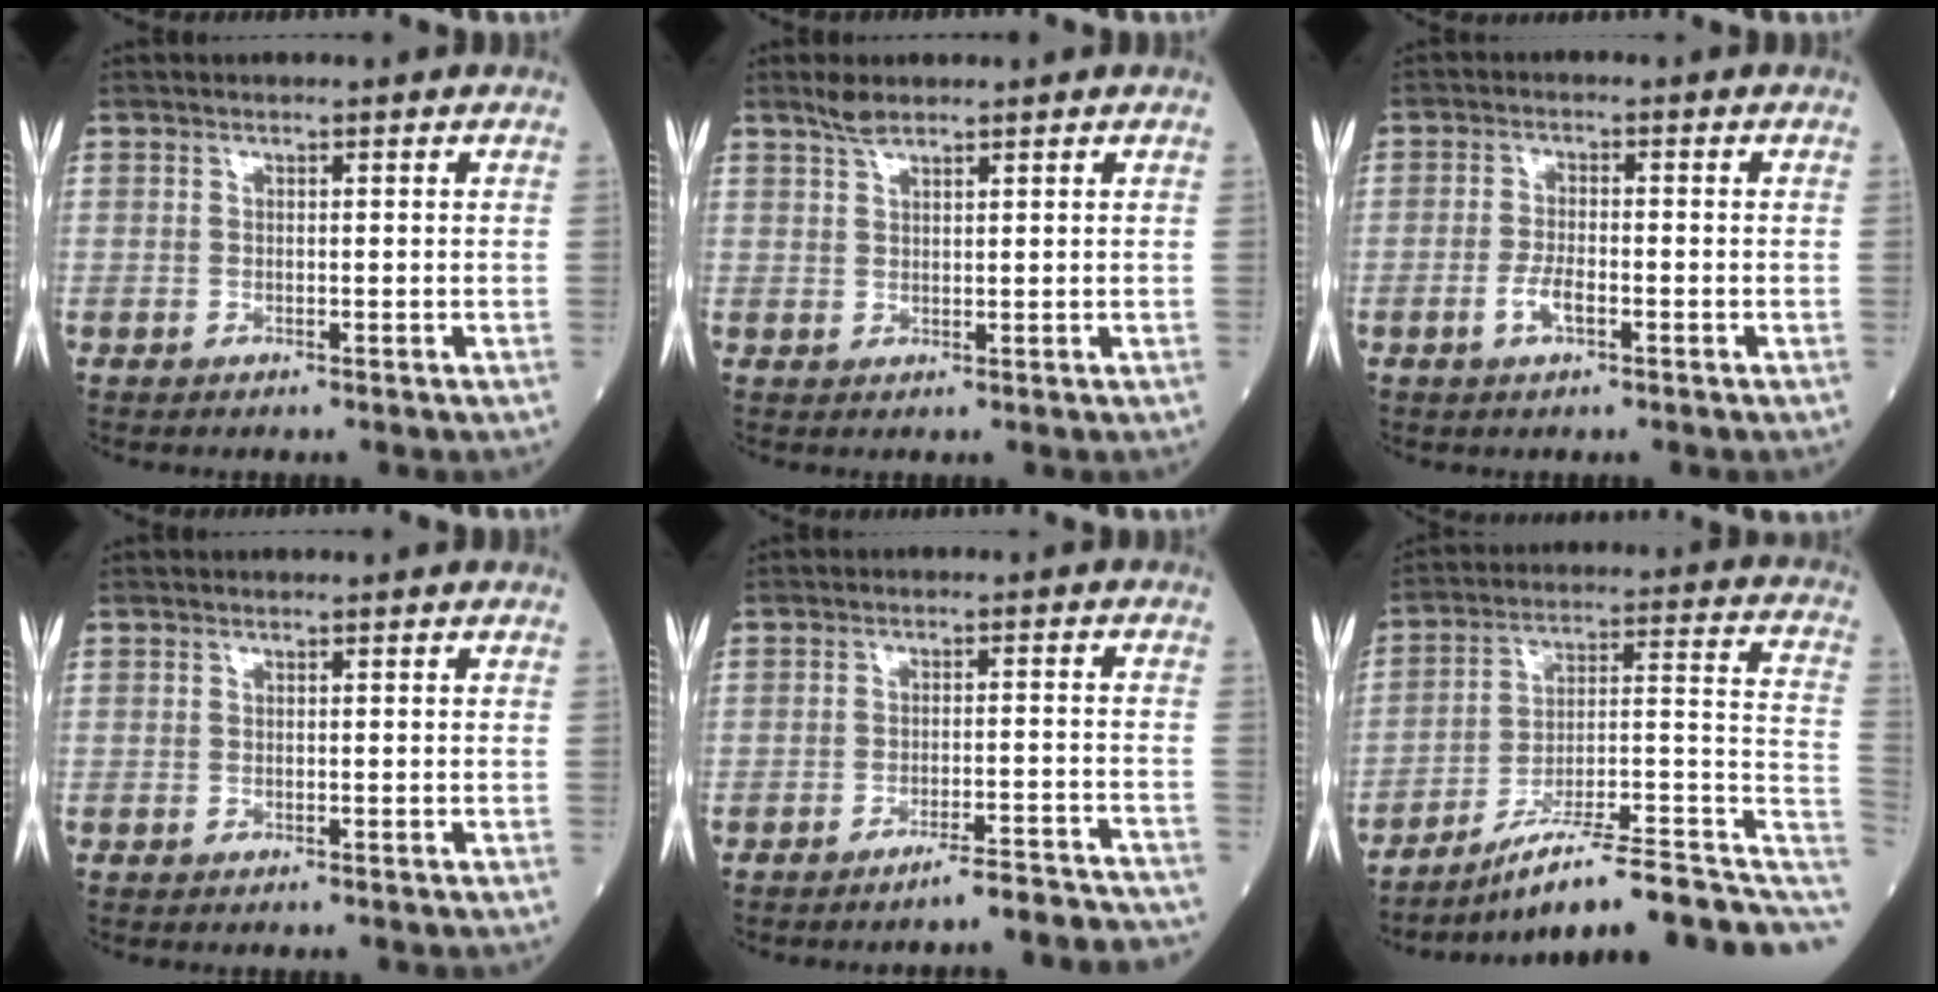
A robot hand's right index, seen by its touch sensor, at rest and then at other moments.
{"total": 2.4, "force": [2.0, 0.5, 1.1], "torque": [-0.027, 0.008, 0.042]}
{"total": 3.2, "force": [-1.3, 1.0, 2.8], "torque": [-0.057, 0.002, -0.025]}
{"total": 0.0}
{"total": 9.7, "force": [-9.3, 0.1, 2.7], "torque": [-0.007, 0.015, -0.118]}
{"total": 19.1, "force": [-14.1, 2.4, 12.7], "torque": [-0.129, 0.039, -0.217]}